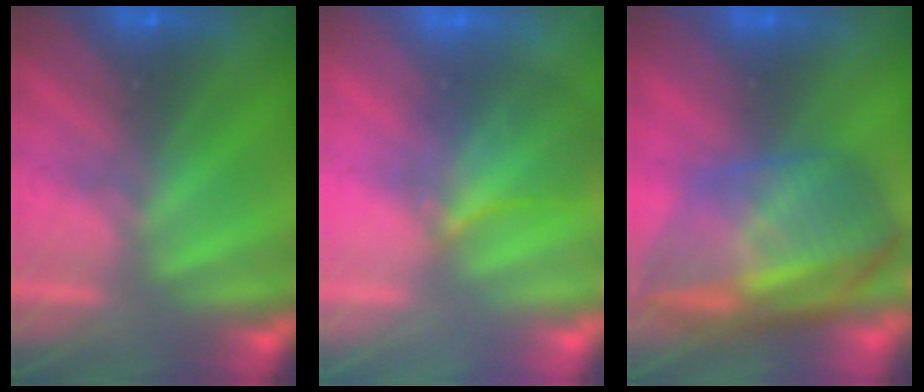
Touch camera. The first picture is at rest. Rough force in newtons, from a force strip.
{"total": 3.5}
{"total": 7.0}